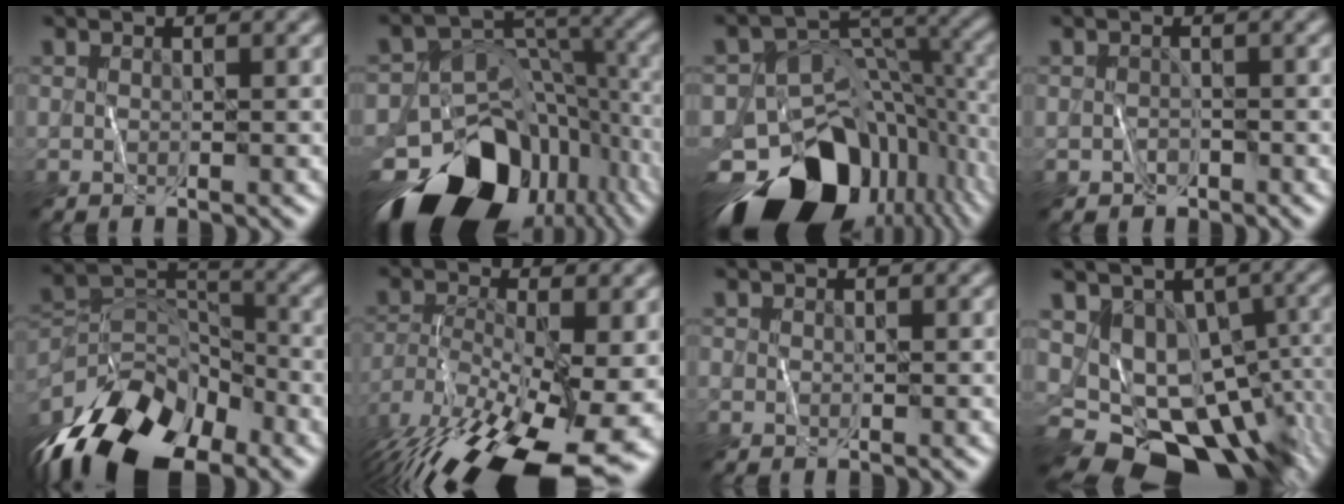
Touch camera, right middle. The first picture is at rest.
{"total": 17.6, "force": [-10.4, 11.7, 8.1], "torque": [-0.156, -0.031, -0.151]}
{"total": 16.5, "force": [-9.1, 10.7, 8.8], "torque": [-0.161, -0.028, -0.141]}
{"total": 1.3, "force": [-0.9, 1.0, 0.3], "torque": [-0.001, -0.005, -0.017]}
{"total": 12.8, "force": [-9.1, 6.0, 6.6], "torque": [-0.131, -0.001, -0.168]}
{"total": 16.6, "force": [-10.6, 5.2, 11.7], "torque": [-0.226, -0.039, -0.166]}
{"total": 0.7, "force": [-0.1, 0.7, 0.2], "torque": [-0.004, -0.003, -0.002]}
{"total": 14.3, "force": [-5.8, 9.7, 8.7], "torque": [-0.124, -0.007, -0.057]}